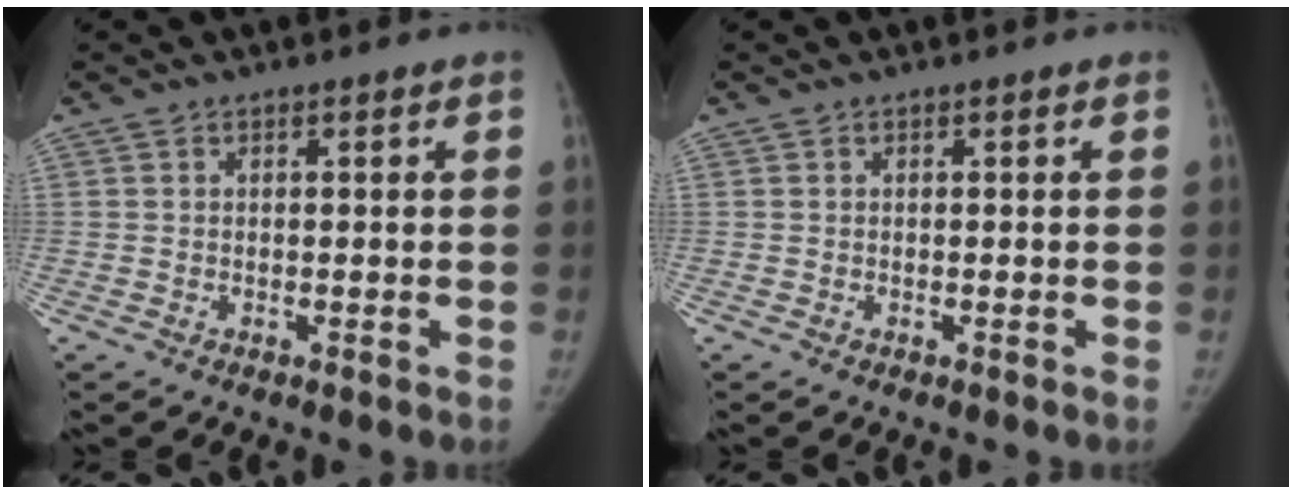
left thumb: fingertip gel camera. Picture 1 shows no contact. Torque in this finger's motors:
{"motor_torque": [-0.05, -0.13, 0.21, -0.03, 0.02]}